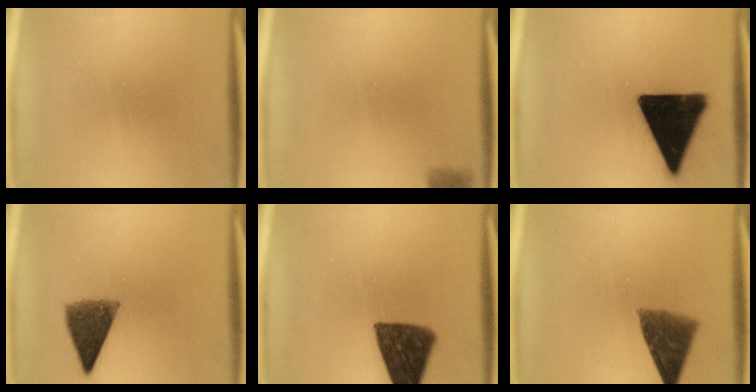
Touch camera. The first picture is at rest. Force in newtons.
{"total": 2.9}
{"total": 19.7}
{"total": 7.4}
{"total": 11.6}
{"total": 8.2}